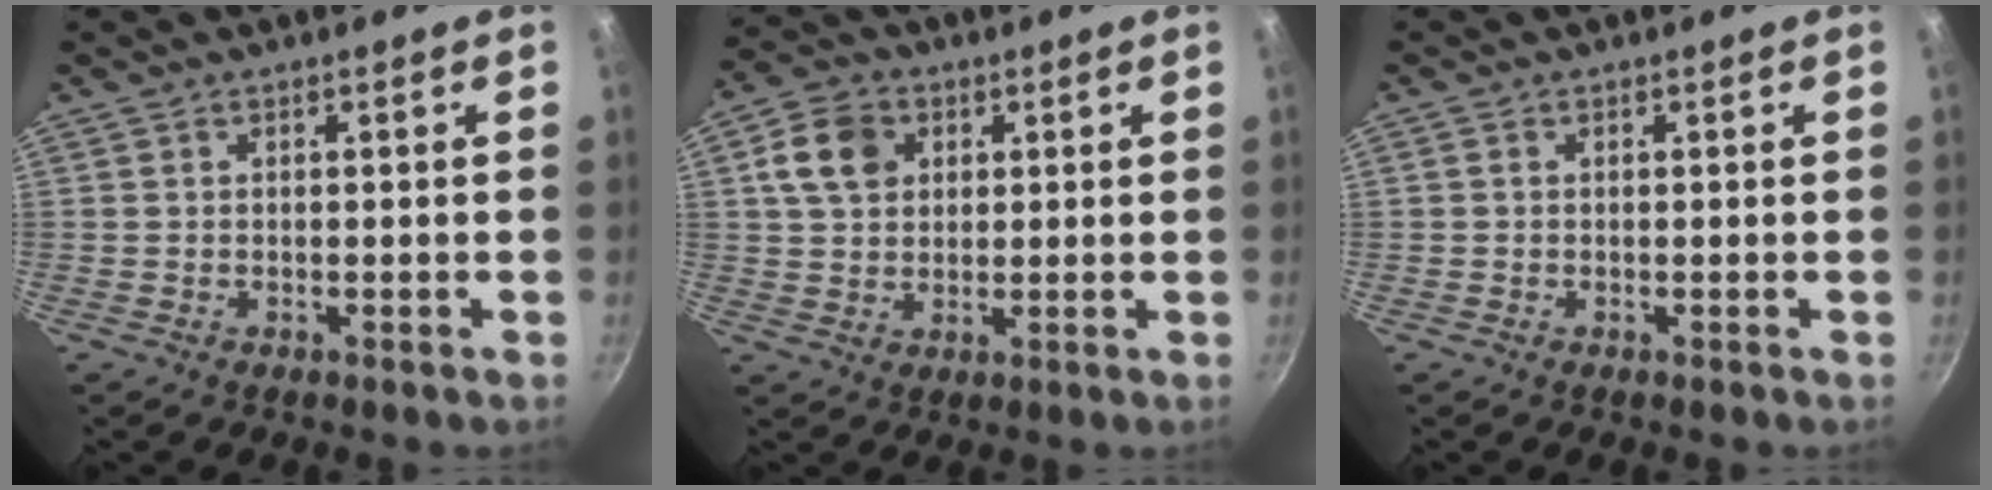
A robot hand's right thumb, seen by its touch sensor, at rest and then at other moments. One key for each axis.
{"total": 8.6, "fx": 2.7, "fy": 6.8, "fz": 4.6, "tx": -0.068, "ty": 0.008, "tz": 0.042}
{"total": 0.6, "fx": 0.1, "fy": 0.5, "fz": 0.3, "tx": -0.005, "ty": 0.003, "tz": 0.001}